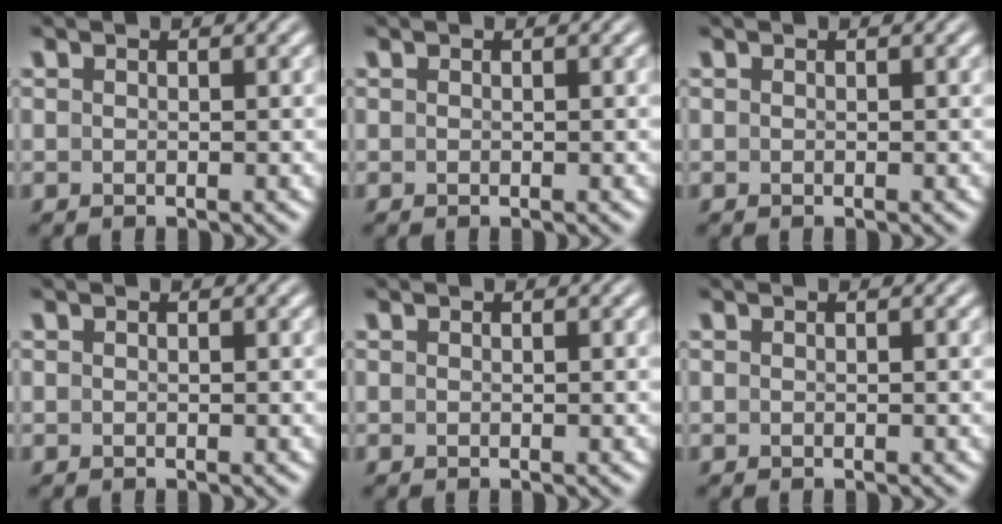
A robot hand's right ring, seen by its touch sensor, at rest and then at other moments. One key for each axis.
{"total": 0.0}
{"total": 0.0}
{"total": 0.0}
{"total": 0.0}
{"total": 0.0}